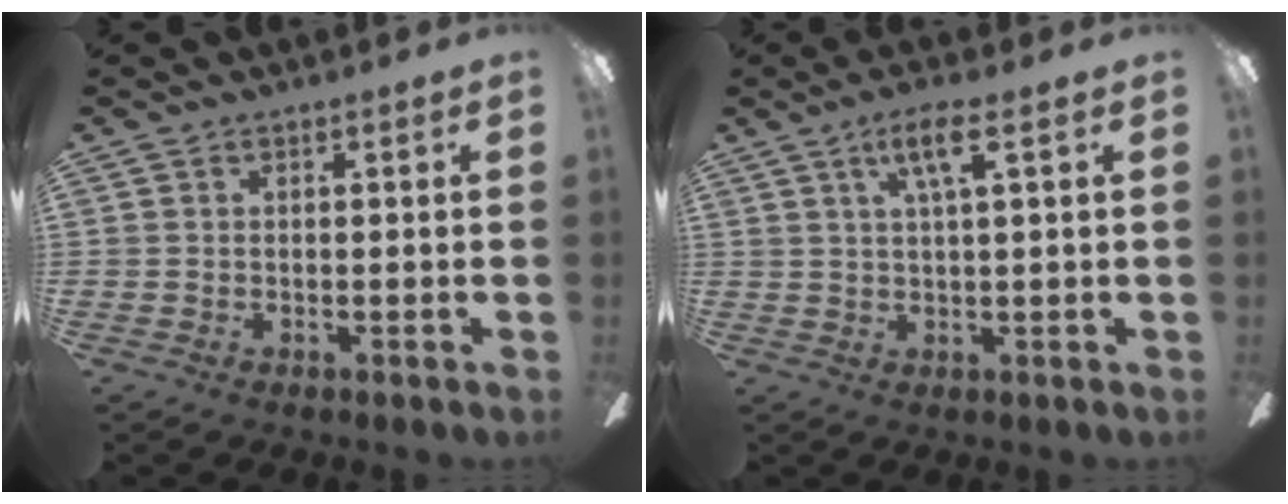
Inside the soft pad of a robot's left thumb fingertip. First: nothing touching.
{"total": 6.0, "force": [2.9, 1.0, 5.2], "torque": [-0.100, 0.000, 0.045]}